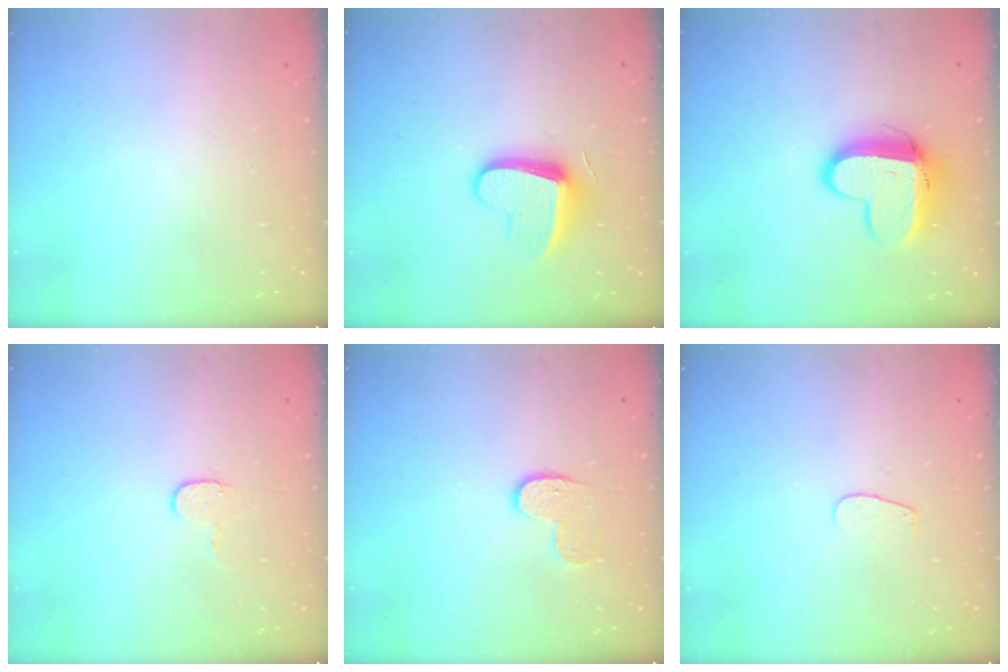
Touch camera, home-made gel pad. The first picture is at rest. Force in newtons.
{"total": 11.6, "press": 11.6, "slide": 0.5}
{"total": 12.4, "press": 12.4, "slide": 1.2}
{"total": 4.7, "press": 4.7, "slide": 0.5}
{"total": 6.8, "press": 6.8, "slide": 0.2}
{"total": 2.6, "press": 2.5, "slide": 0.3}